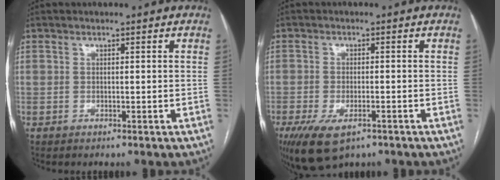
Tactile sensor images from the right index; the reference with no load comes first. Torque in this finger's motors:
{"motor_torque": [1.43, -0.71, 0.44, 0.10]}